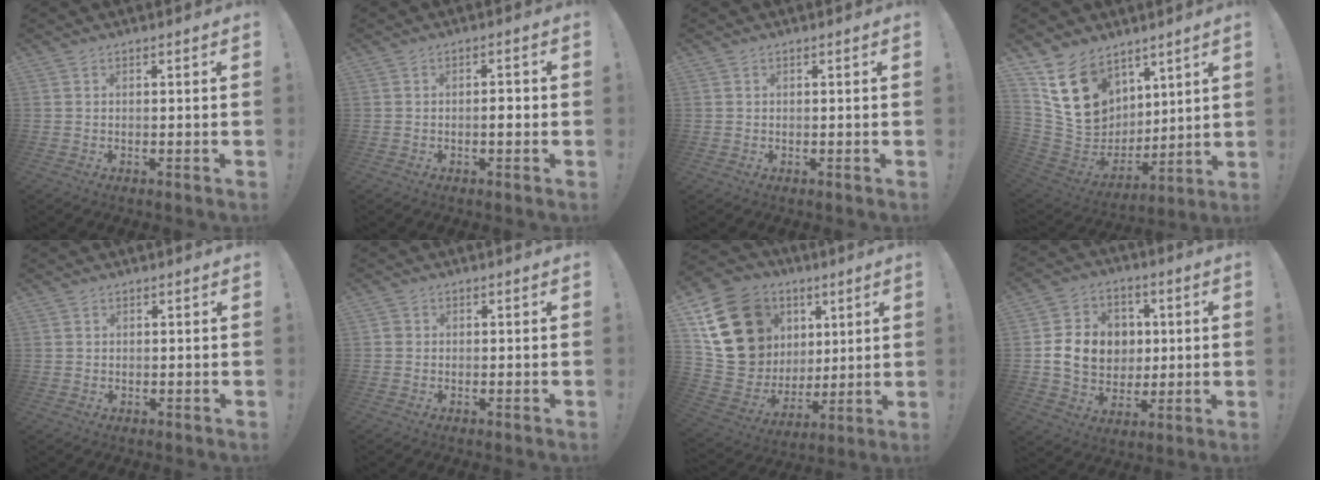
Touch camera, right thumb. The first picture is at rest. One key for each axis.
{"total": 2.5, "fx": -0.7, "fy": 0.7, "fz": 2.3, "tx": -0.027, "ty": -0.002, "tz": -0.017}
{"total": 2.4, "fx": 1.0, "fy": 2.1, "fz": 0.3, "tx": 0.006, "ty": -0.010, "tz": 0.017}
{"total": 17.8, "fx": 10.2, "fy": 12.6, "fz": 7.4, "tx": -0.124, "ty": -0.057, "tz": 0.209}
{"total": 2.4, "fx": 1.3, "fy": 2.1, "fz": 0.2, "tx": 0.007, "ty": -0.010, "tz": 0.022}
{"total": 1.3, "fx": 0.2, "fy": 1.2, "fz": 0.4, "tx": -0.007, "ty": 0.003, "tz": 0.004}
{"total": 24.7, "fx": 8.9, "fy": 19.7, "fz": 11.9, "tx": -0.196, "ty": -0.041, "tz": 0.212}
{"total": 14.0, "fx": 1.3, "fy": 12.0, "fz": 7.0, "tx": -0.108, "ty": -0.001, "tz": 0.037}